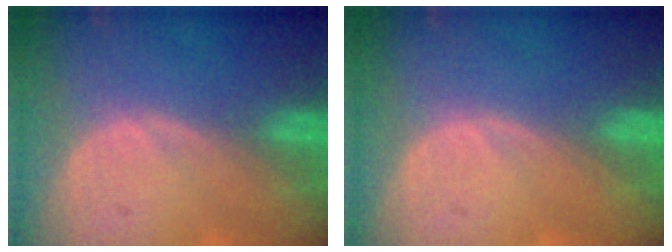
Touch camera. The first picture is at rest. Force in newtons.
{"total": 0.0}